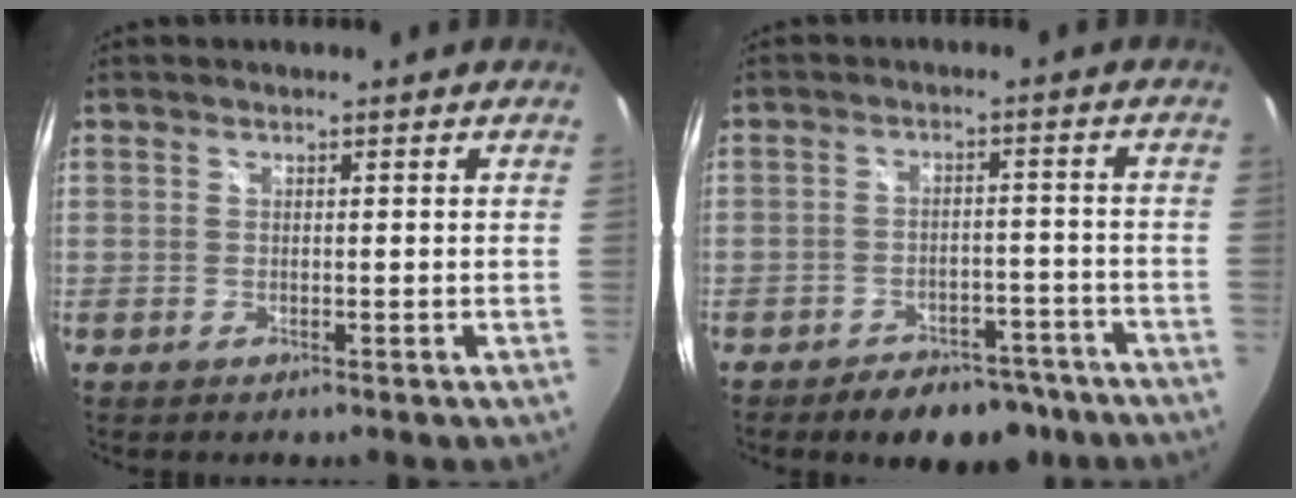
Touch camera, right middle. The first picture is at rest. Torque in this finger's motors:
{"motor_torque": [0.48, -0.67, 0.14, 0.03]}